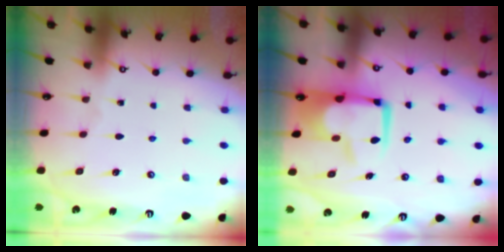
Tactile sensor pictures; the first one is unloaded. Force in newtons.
{"total": 10.1, "press": 9.9, "slide": 2.0}